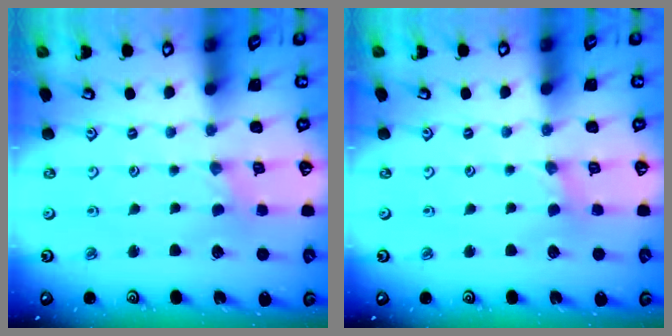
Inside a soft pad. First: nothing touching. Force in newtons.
{"total": 1.7, "press": 1.7, "slide": 0.4}